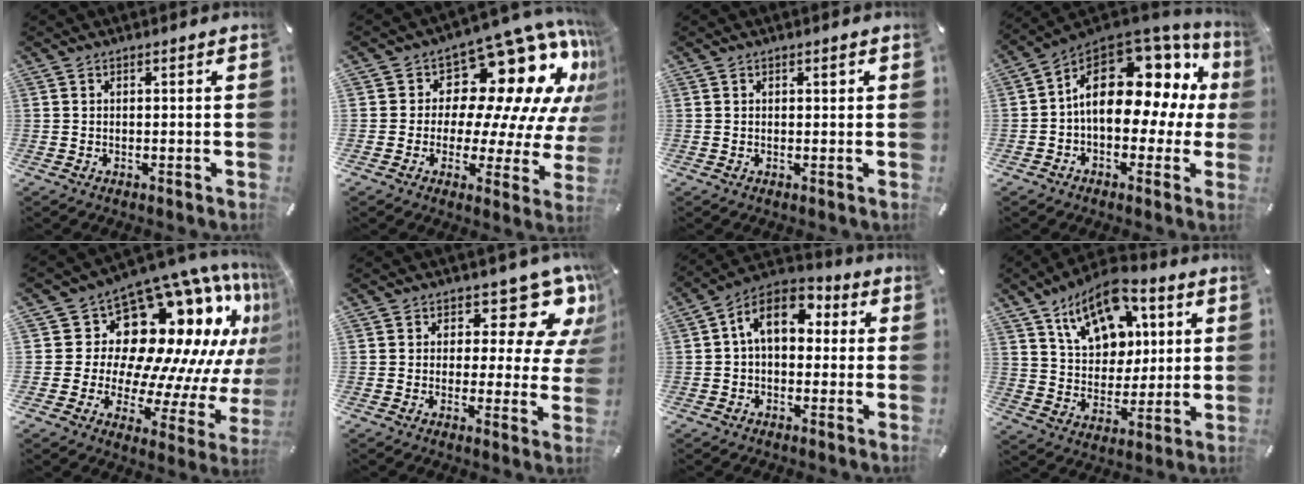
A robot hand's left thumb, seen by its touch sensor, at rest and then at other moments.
{"total": 19.1, "force": [9.5, 10.9, 12.4], "torque": [-0.161, -0.089, 0.166]}
{"total": 0.7, "force": [0.3, 0.5, 0.4], "torque": [-0.001, 0.001, 0.003]}
{"total": 18.3, "force": [4.6, 11.7, 13.3], "torque": [-0.187, -0.028, 0.080]}
{"total": 20.9, "force": [10.4, 13.1, 12.5], "torque": [-0.182, -0.129, 0.202]}
{"total": 11.7, "force": [7.0, 5.8, 7.4], "torque": [-0.087, -0.053, 0.118]}
{"total": 10.7, "force": [2.5, 7.2, 7.6], "torque": [-0.149, 0.007, 0.043]}
{"total": 15.1, "force": [8.5, 9.9, 7.5], "torque": [-0.124, -0.036, 0.158]}